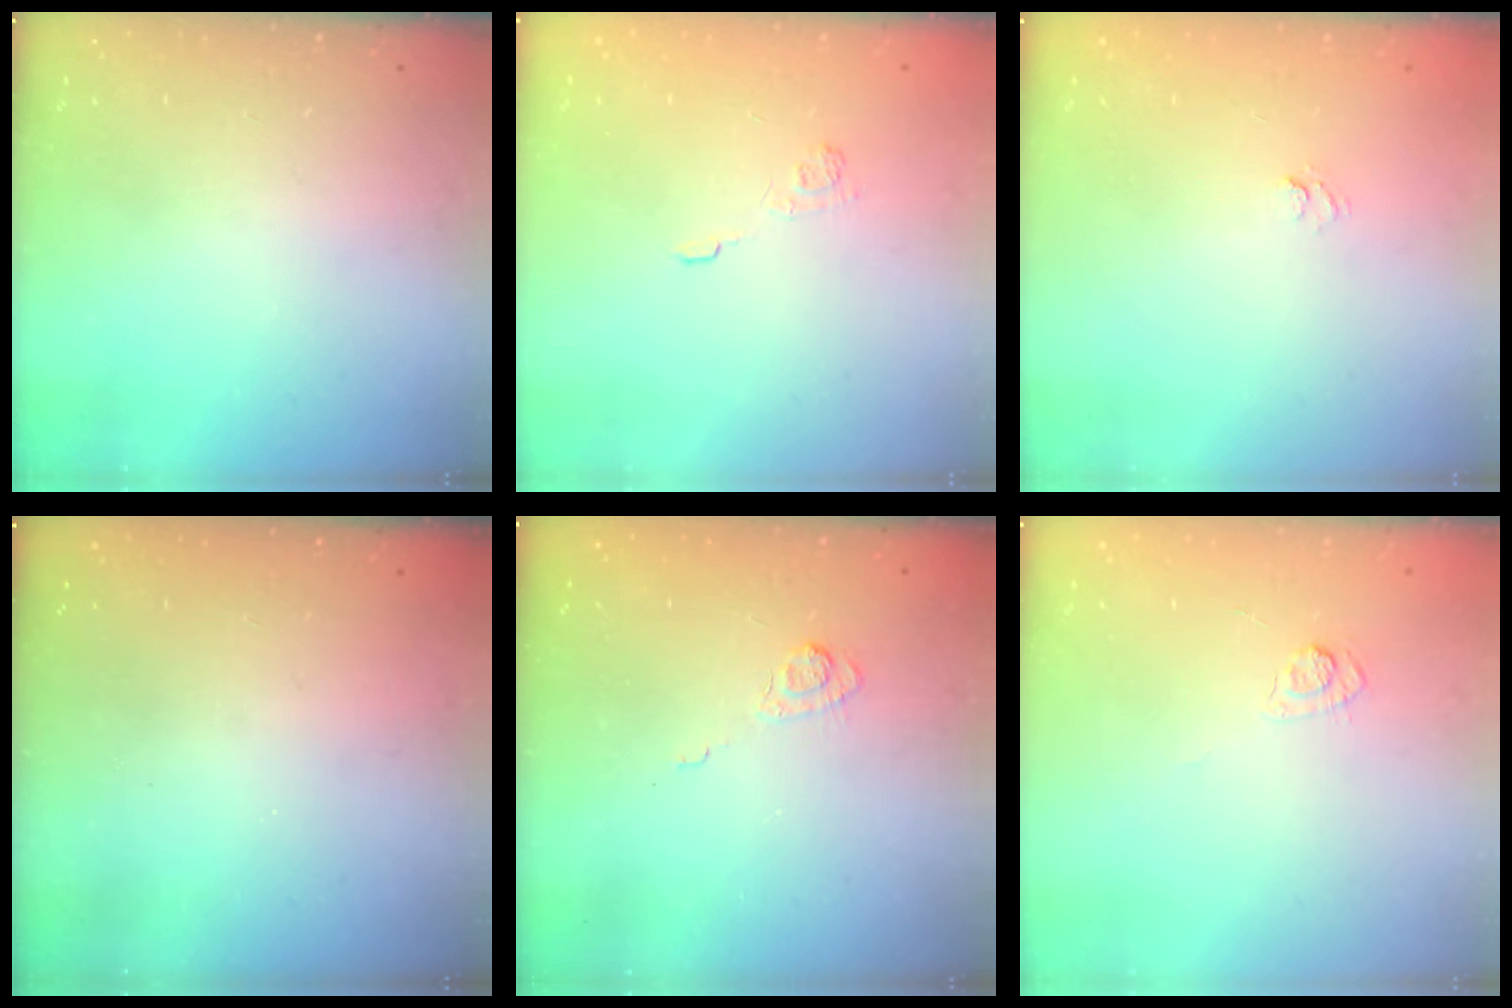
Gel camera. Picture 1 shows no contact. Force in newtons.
{"total": 2.3, "press": 1.8, "slide": 1.3}
{"total": 3.6, "press": 3.4, "slide": 1.1}
{"total": 2.3, "press": 2.2, "slide": 0.8}
{"total": 3.2, "press": 2.8, "slide": 1.5}
{"total": 4.0, "press": 3.7, "slide": 1.5}